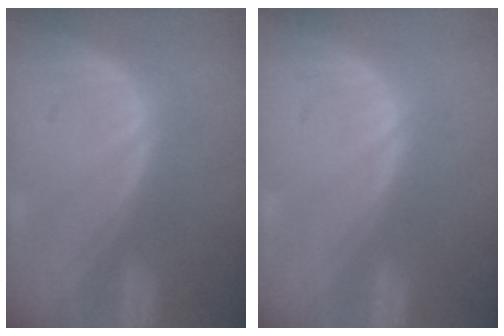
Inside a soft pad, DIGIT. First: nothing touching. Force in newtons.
{"total": 0.0}